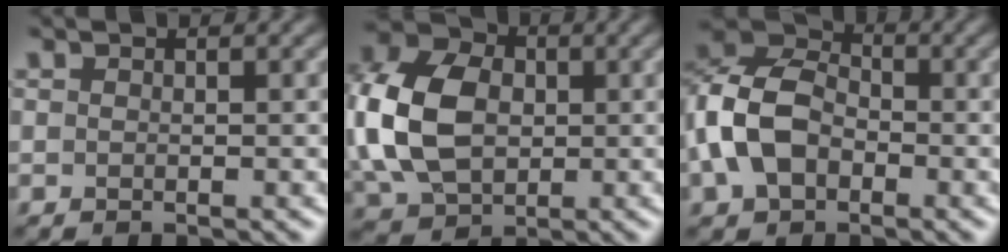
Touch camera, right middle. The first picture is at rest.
{"total": 11.1, "force": [0.2, 8.0, 7.6], "torque": [-0.193, 0.013, -0.005]}
{"total": 7.3, "force": [-1.5, 5.2, 4.9], "torque": [-0.109, 0.018, -0.043]}